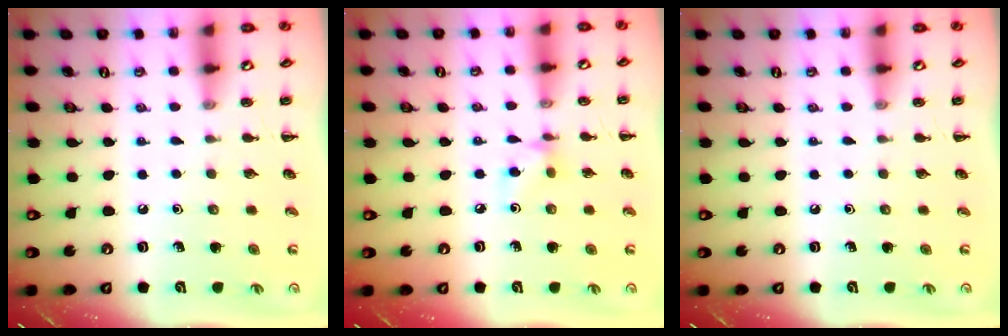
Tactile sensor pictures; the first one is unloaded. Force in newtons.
{"total": 4.4, "press": 4.3, "slide": 0.9}
{"total": 0.0}